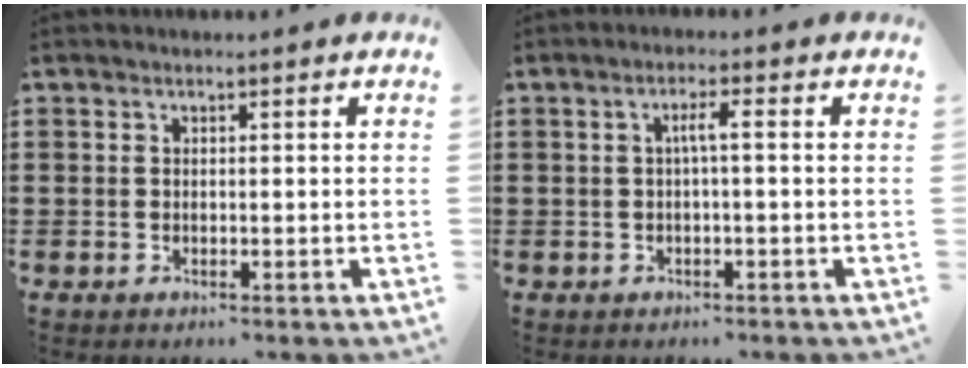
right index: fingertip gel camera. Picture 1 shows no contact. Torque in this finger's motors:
{"motor_torque": [0.63, -0.31, 0.24, 0.10]}